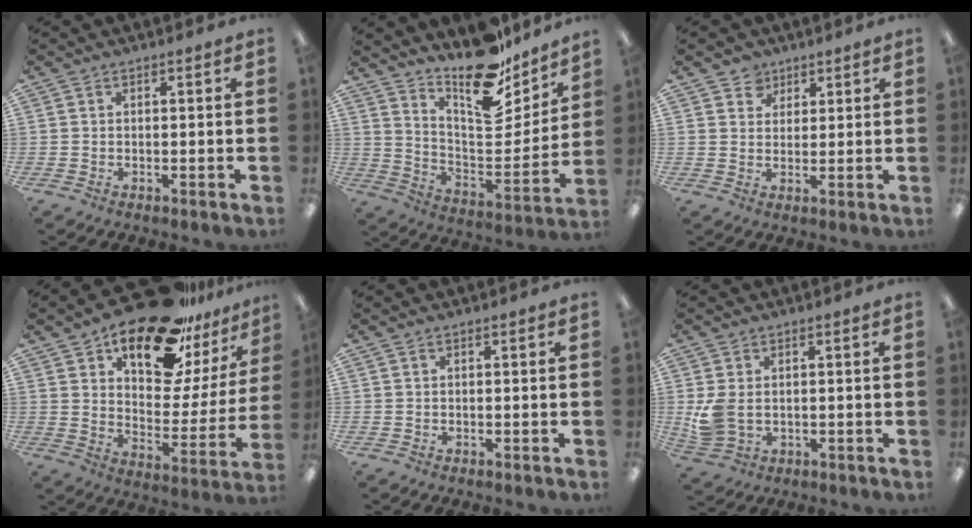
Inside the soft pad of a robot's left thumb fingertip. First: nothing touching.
{"total": 17.4, "force": [13.9, 6.3, 8.3], "torque": [-0.130, -0.120, 0.240]}
{"total": 4.4, "force": [3.0, 3.2, 0.1], "torque": [-0.001, -0.008, 0.054]}
{"total": 22.8, "force": [16.6, 9.8, 12.1], "torque": [-0.184, -0.105, 0.286]}
{"total": 0.0}
{"total": 5.9, "force": [0.6, 4.2, 4.1], "torque": [-0.095, -0.005, 0.011]}